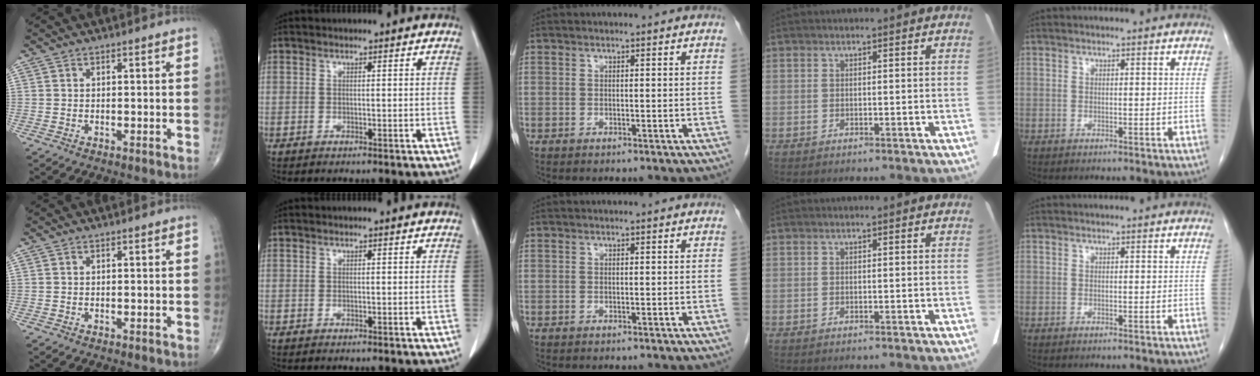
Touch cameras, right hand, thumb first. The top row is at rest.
{}